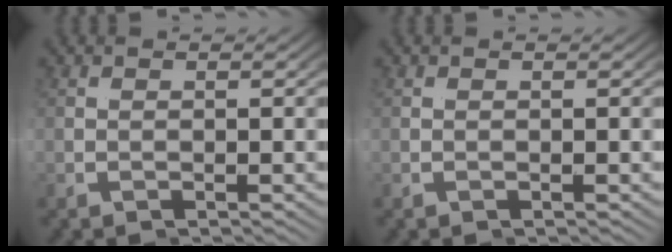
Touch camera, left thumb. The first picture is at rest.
{"total": 0.0}